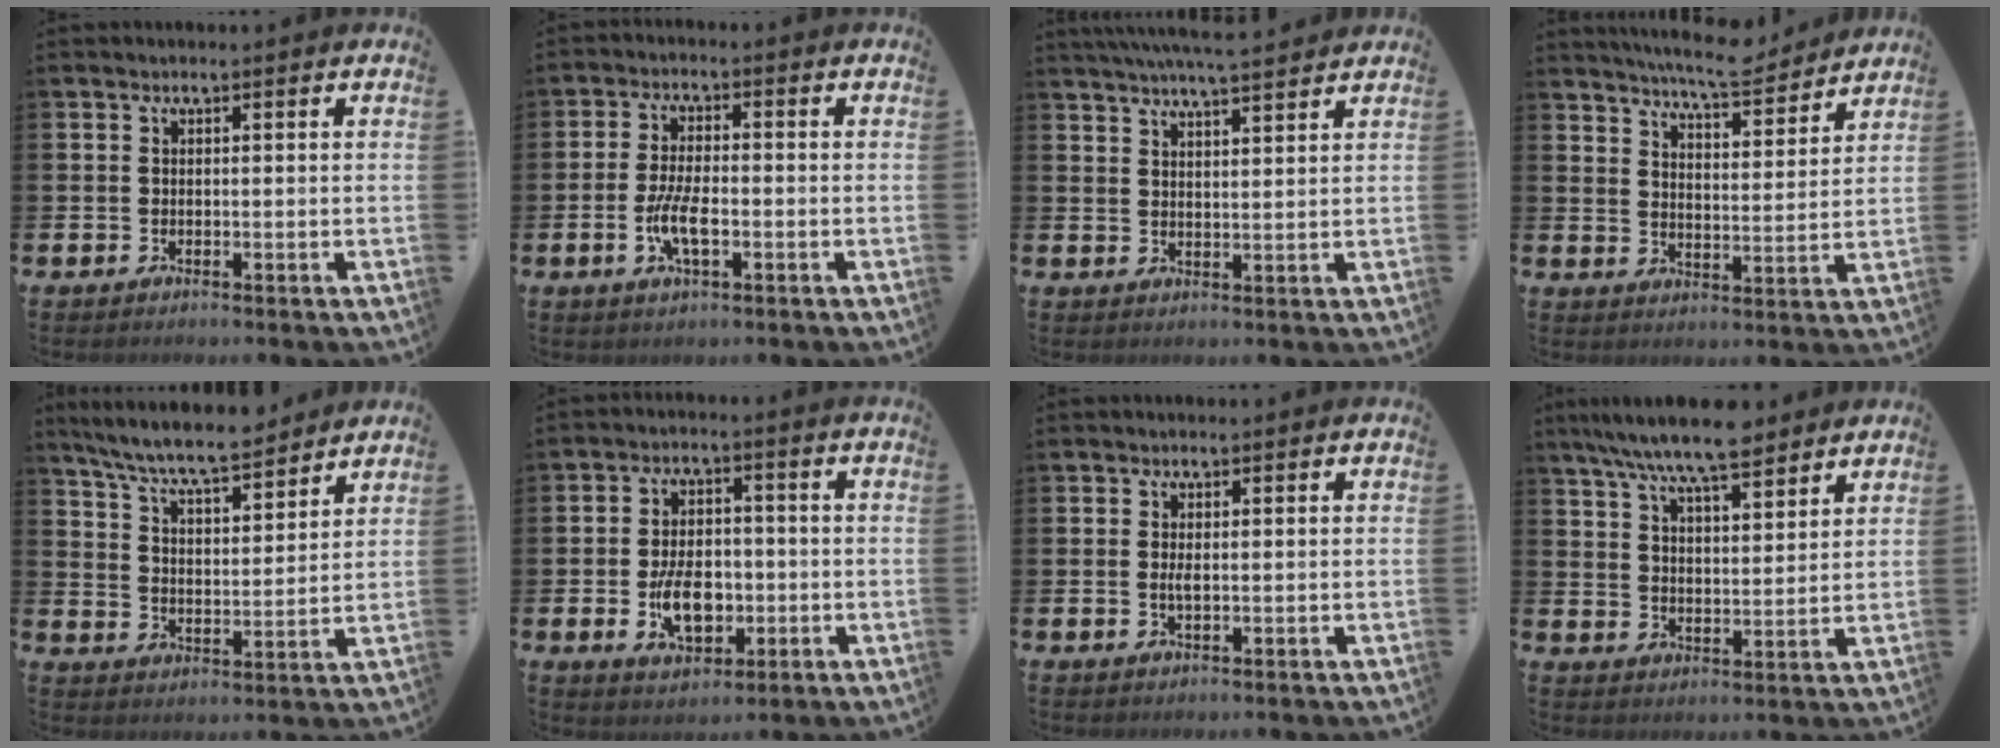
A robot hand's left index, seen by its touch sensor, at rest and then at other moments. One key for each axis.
{"total": 5.1, "fx": -1.4, "fy": 1.9, "fz": 4.5, "tx": -0.090, "ty": 0.001, "tz": -0.027}
{"total": 5.9, "fx": 5.6, "fy": -0.1, "fz": 1.6, "tx": -0.037, "ty": -0.024, "tz": 0.100}
{"total": 7.3, "fx": 7.1, "fy": 0.4, "fz": 1.6, "tx": -0.045, "ty": -0.042, "tz": 0.126}
{"total": 7.9, "fx": 7.4, "fy": 0.7, "fz": 2.7, "tx": -0.084, "ty": -0.043, "tz": 0.131}
{"total": 6.7, "fx": -1.5, "fy": 4.2, "fz": 5.0, "tx": -0.086, "ty": 0.009, "tz": -0.029}
{"total": 1.2, "fx": 0.1, "fy": 0.3, "fz": 1.2, "tx": -0.022, "ty": 0.001, "tz": 0.001}
{"total": 8.8, "fx": 8.1, "fy": 1.2, "fz": 3.4, "tx": -0.089, "ty": -0.030, "tz": 0.147}